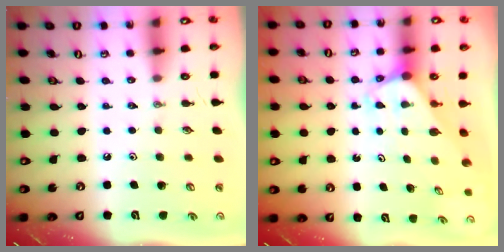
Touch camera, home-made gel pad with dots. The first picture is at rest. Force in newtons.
{"total": 1.8, "press": 1.8, "slide": 0.1}